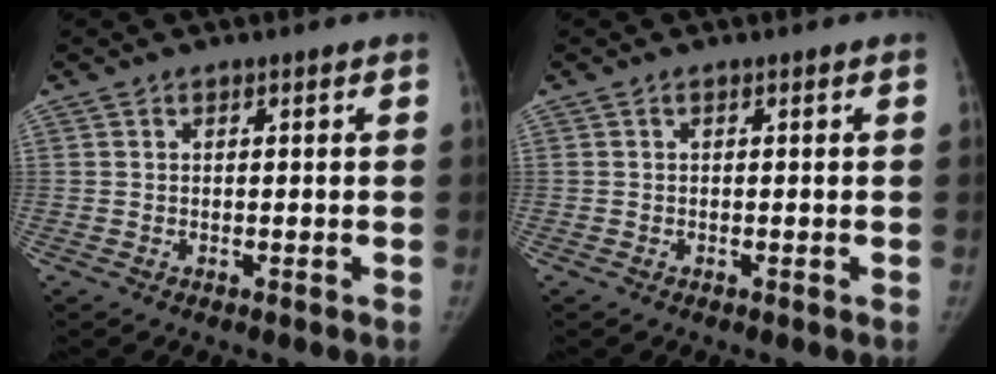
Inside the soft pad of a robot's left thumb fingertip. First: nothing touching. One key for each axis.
{"total": 0.0}